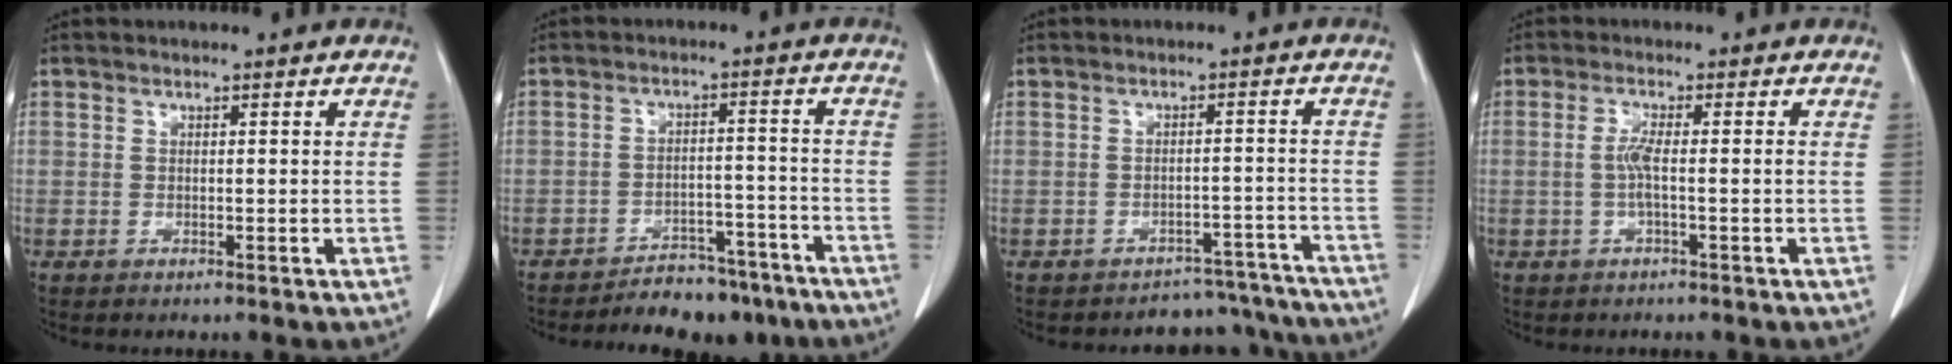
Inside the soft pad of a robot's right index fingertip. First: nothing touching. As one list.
[{"total": 9.5, "force": [-8.3, 4.1, 2.0], "torque": [-0.004, 0.021, -0.113]}, {"total": 8.1, "force": [-7.6, 2.9, -1.0], "torque": [0.035, 0.044, -0.082]}, {"total": 2.9, "force": [-0.5, 0.0, 2.8], "torque": [-0.058, 0.002, -0.010]}]